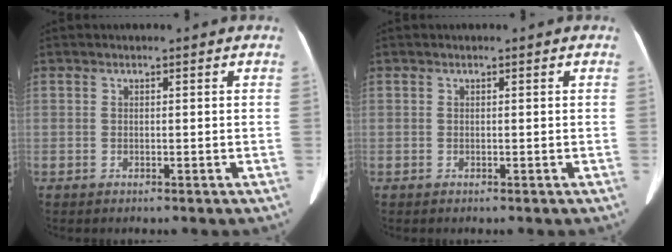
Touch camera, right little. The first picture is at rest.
{"total": 0.0}